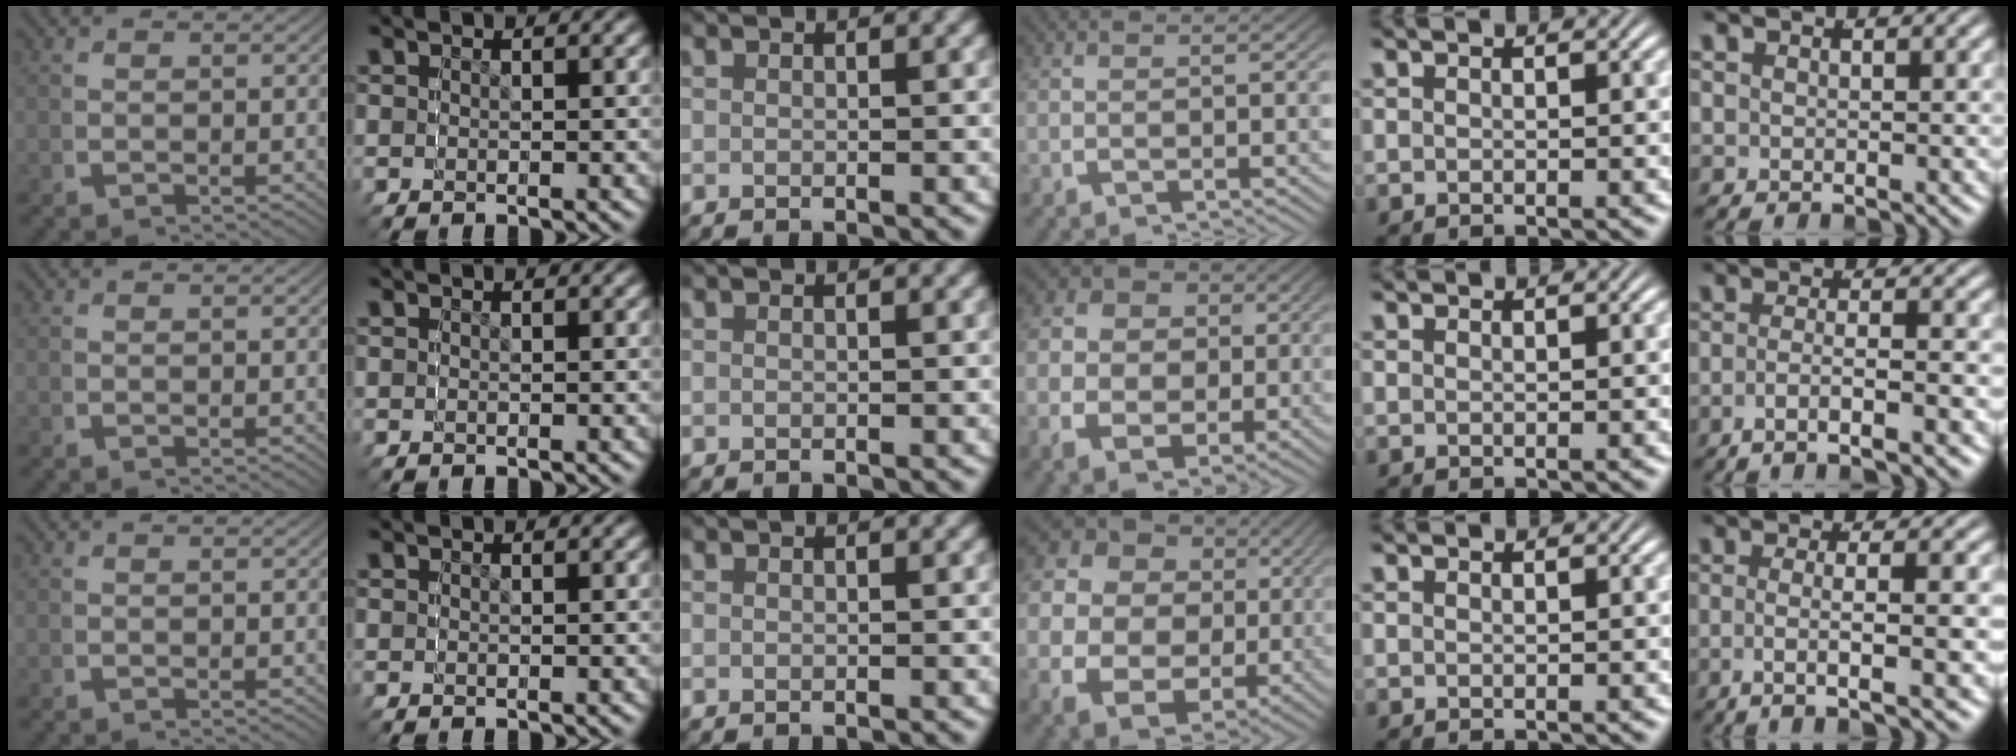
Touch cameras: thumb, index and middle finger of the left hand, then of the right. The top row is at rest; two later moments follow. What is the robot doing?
{"motion": "grasp_and_lifting", "object": "sponge"}